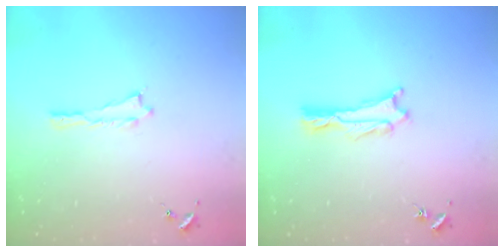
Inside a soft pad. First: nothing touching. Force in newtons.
{"total": 1.0, "press": 1.0, "slide": 0.1}